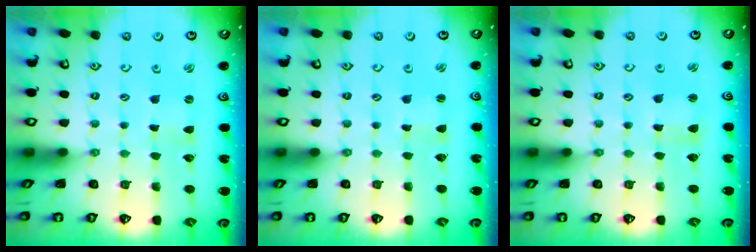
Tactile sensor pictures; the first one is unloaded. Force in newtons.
{"total": 0.7, "press": 0.7, "slide": 0.0}
{"total": 2.0, "press": 2.0, "slide": 0.3}